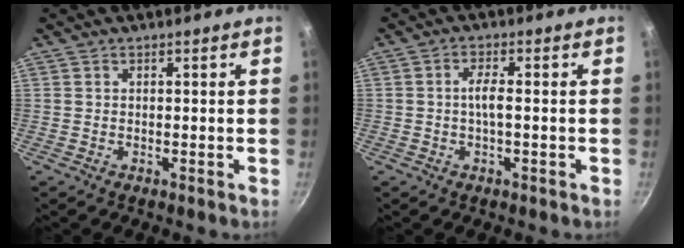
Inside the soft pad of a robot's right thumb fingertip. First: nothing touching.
{"total": 2.9, "force": [-0.3, 0.9, 2.7], "torque": [-0.059, 0.010, -0.010]}